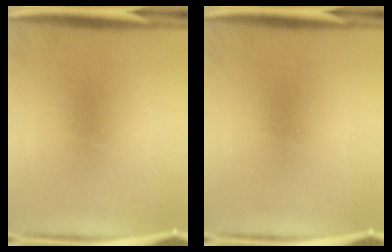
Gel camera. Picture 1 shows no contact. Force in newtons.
{"total": 0.0}